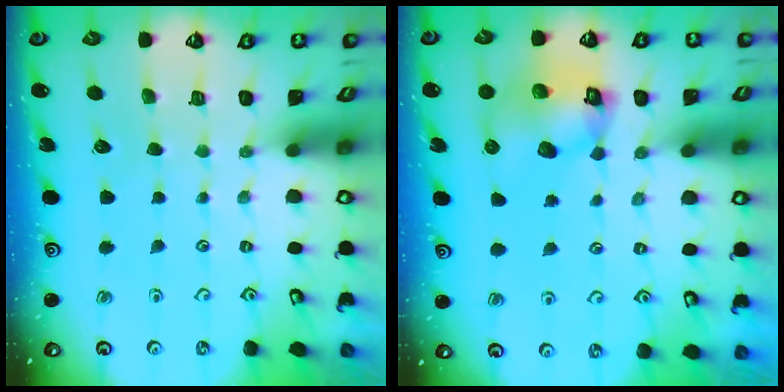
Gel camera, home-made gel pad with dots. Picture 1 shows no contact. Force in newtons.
{"total": 10.8, "press": 10.7, "slide": 1.4}